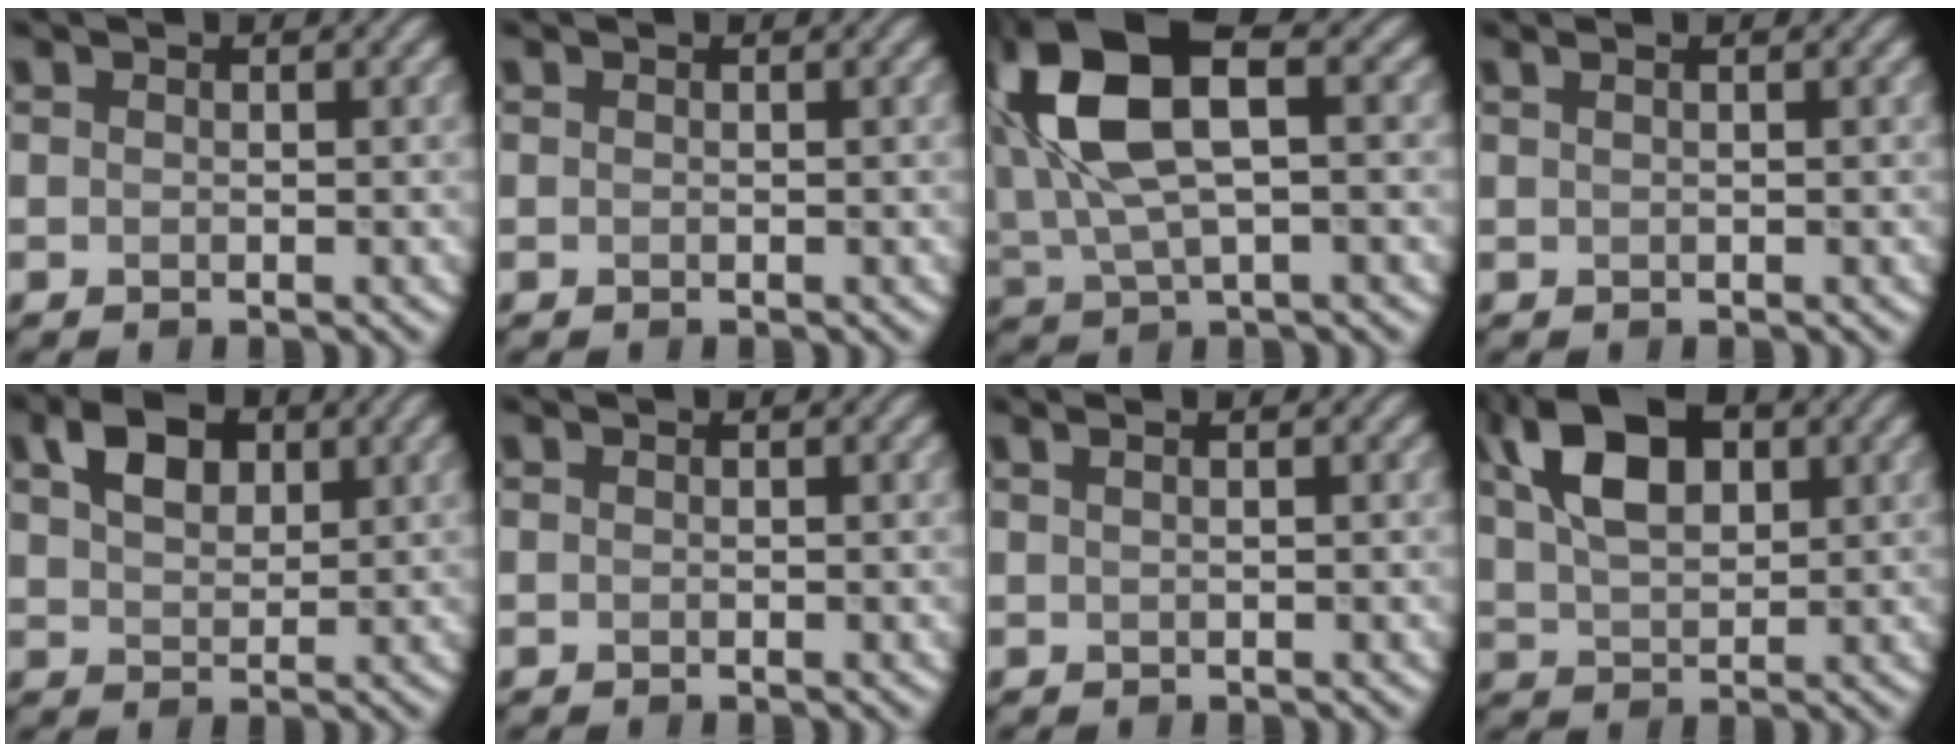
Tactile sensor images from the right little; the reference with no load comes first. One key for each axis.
{"total": 0.0}
{"total": 10.4, "fx": 2.4, "fy": 5.0, "fz": 8.8, "tx": -0.187, "ty": 0.014, "tz": 0.041}
{"total": 1.7, "fx": 0.9, "fy": 0.8, "fz": 1.2, "tx": -0.009, "ty": 0.003, "tz": -0.003}
{"total": 4.3, "fx": 2.0, "fy": 2.7, "fz": 2.6, "tx": -0.054, "ty": 0.006, "tz": 0.036}
{"total": 0.0}
{"total": 2.6, "fx": 1.3, "fy": 1.3, "fz": 1.9, "tx": -0.008, "ty": 0.014, "tz": -0.007}
{"total": 8.7, "fx": 3.5, "fy": 4.9, "fz": 6.2, "tx": -0.127, "ty": 0.020, "tz": 0.059}